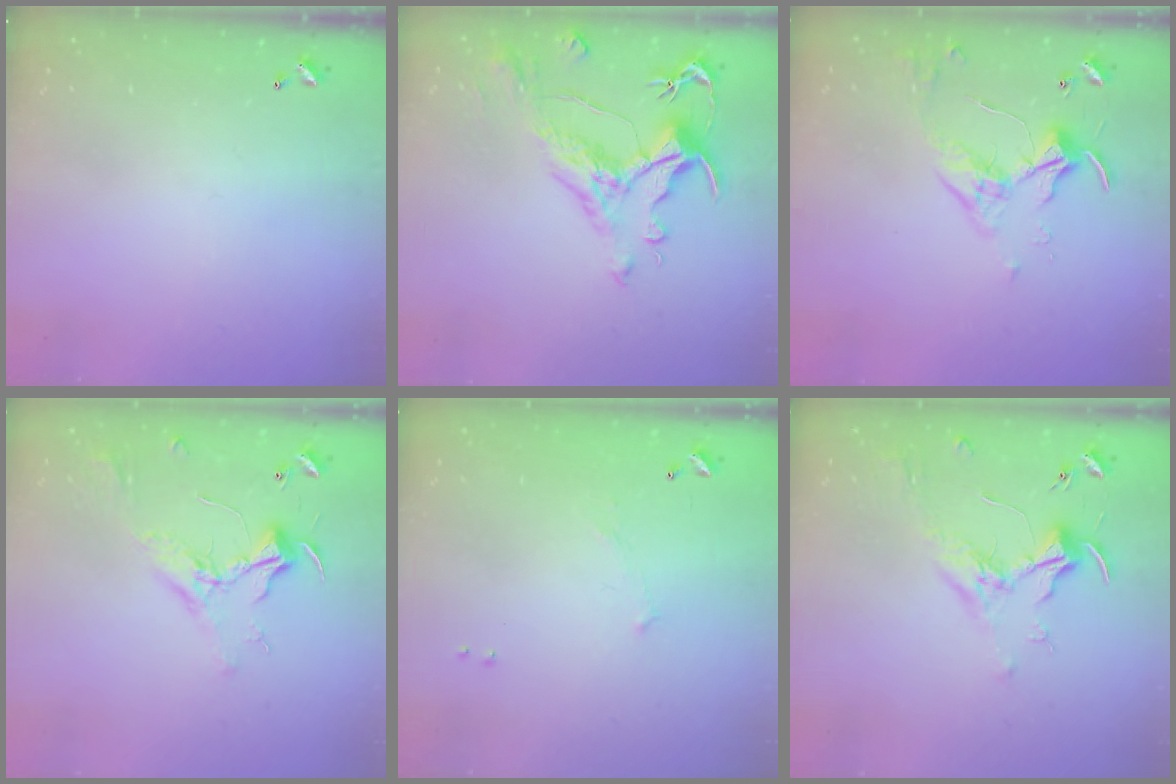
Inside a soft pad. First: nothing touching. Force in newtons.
{"total": 1.5, "press": 0.9, "slide": 1.2}
{"total": 3.4, "press": 3.3, "slide": 0.7}
{"total": 2.3, "press": 2.2, "slide": 0.6}
{"total": 6.6, "press": 6.5, "slide": 0.7}
{"total": 1.7, "press": 1.5, "slide": 0.7}